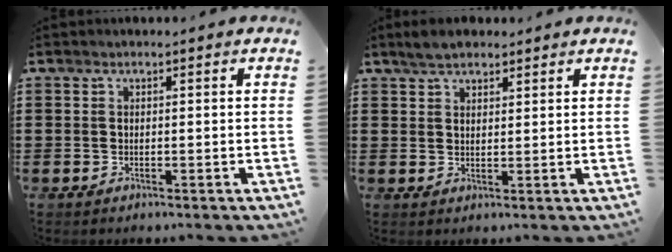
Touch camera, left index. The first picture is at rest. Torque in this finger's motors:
{"motor_torque": [0.88, -1.03, 0.09, 0.03]}